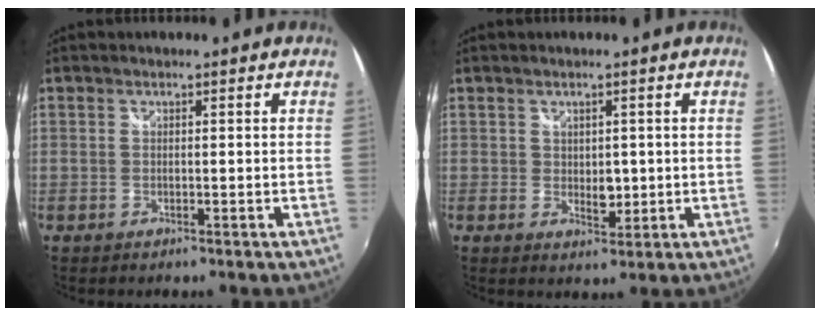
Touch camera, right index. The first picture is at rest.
{"total": 3.0, "force": [0.1, 2.2, 2.0], "torque": [-0.028, -0.005, 0.005]}